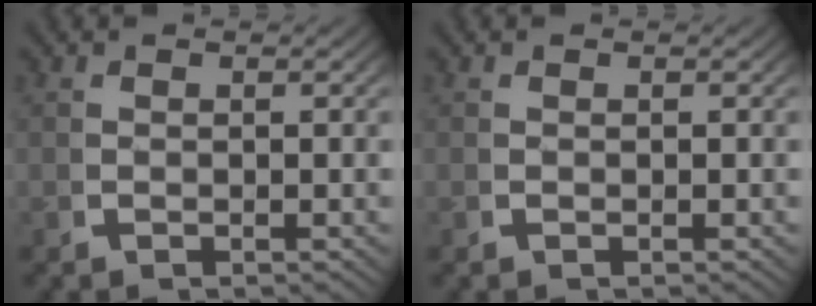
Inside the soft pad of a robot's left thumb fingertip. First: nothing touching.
{"total": 0.0}